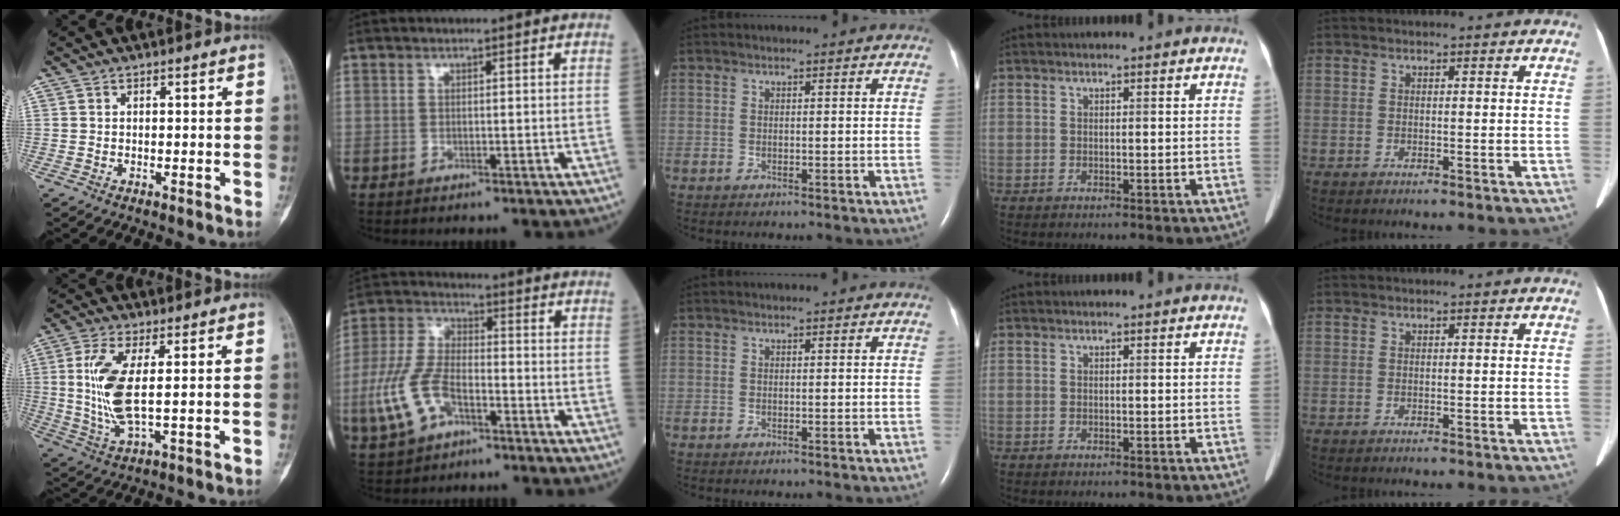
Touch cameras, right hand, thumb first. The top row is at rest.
{"thumb": {"total": 10.0, "force": [1.3, 3.0, 9.5], "torque": [-0.222, -0.013, 0.029]}, "index": {"total": 10.5, "force": [-4.0, 5.2, 8.1], "torque": [-0.198, 0.004, -0.076]}}